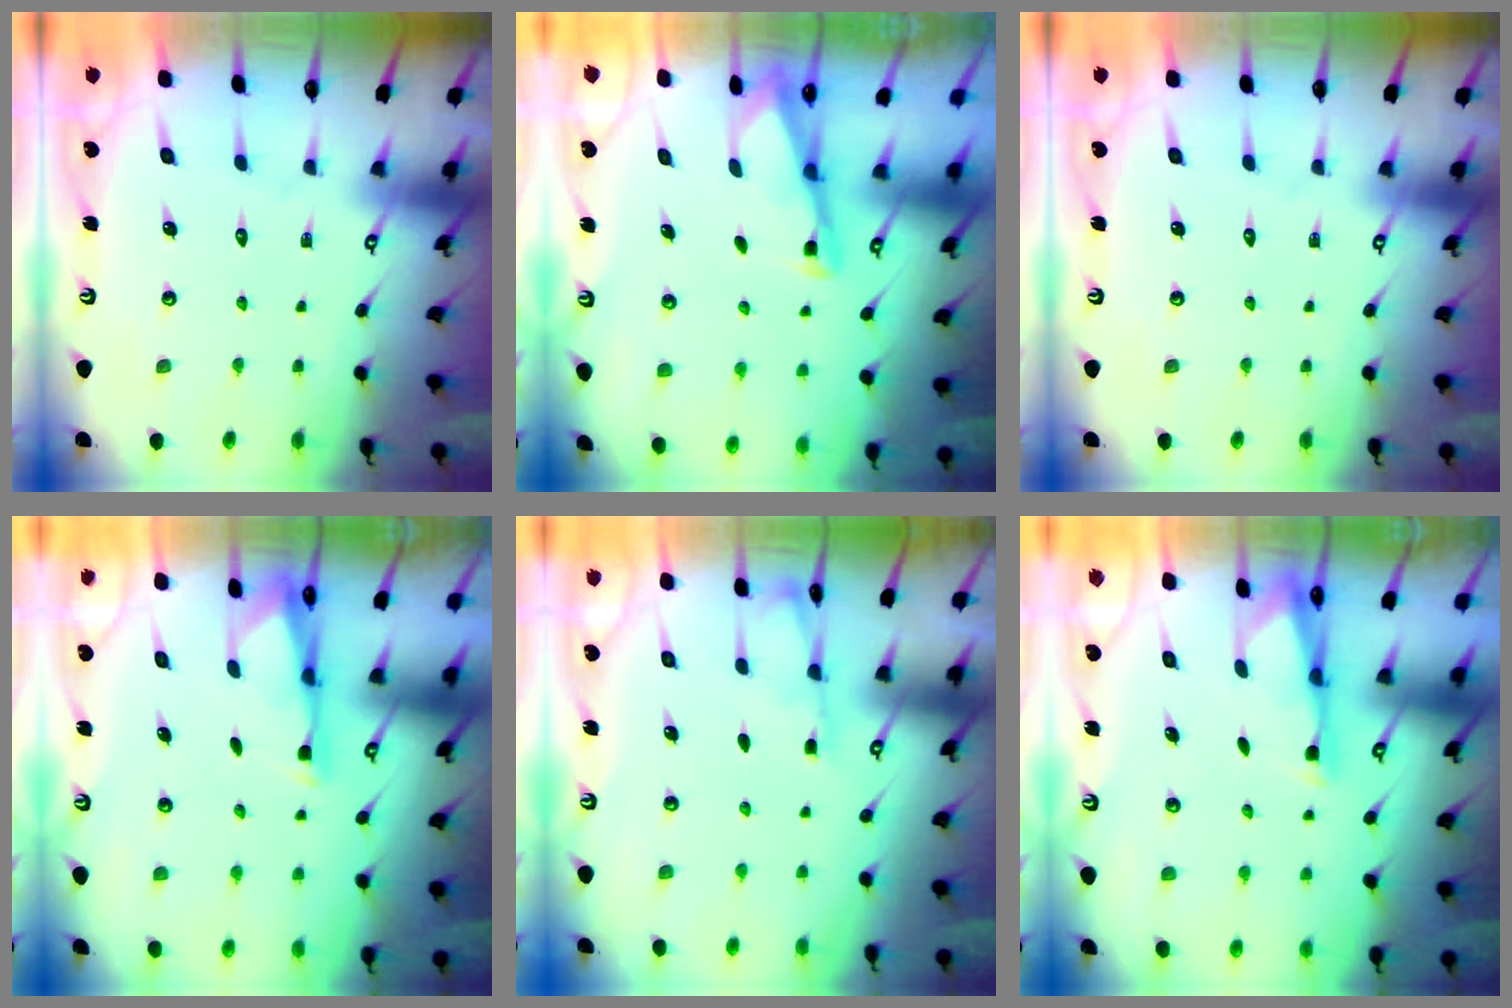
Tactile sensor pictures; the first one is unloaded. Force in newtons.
{"total": 3.0, "press": 3.0, "slide": 0.3}
{"total": 0.0}
{"total": 2.9, "press": 2.9, "slide": 0.6}
{"total": 3.3, "press": 3.3, "slide": 0.4}
{"total": 3.0, "press": 2.9, "slide": 0.5}